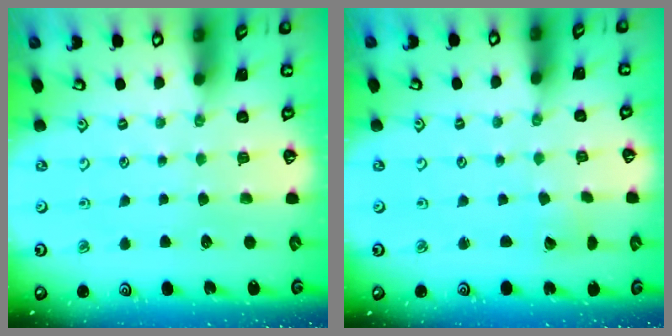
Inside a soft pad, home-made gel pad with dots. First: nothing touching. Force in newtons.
{"total": 2.6, "press": 2.6, "slide": 0.1}